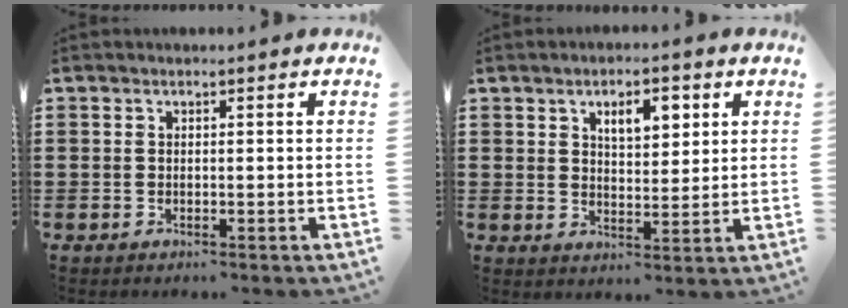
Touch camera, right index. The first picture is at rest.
{"total": 5.2, "force": [2.4, 2.5, 3.9], "torque": [-0.053, -0.002, 0.033]}